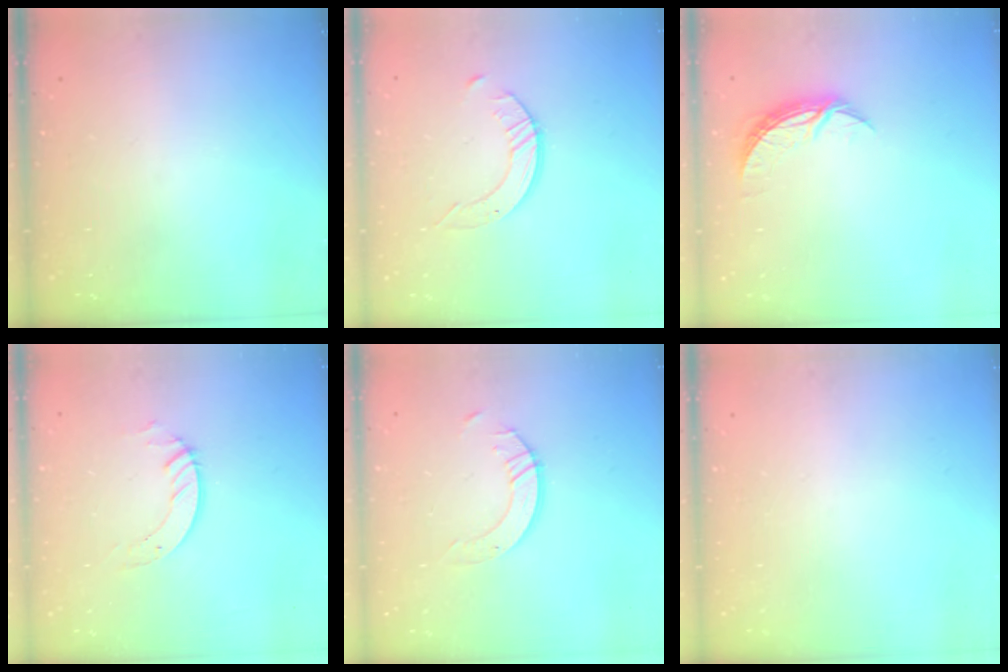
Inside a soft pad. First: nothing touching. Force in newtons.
{"total": 3.5, "press": 3.5, "slide": 0.3}
{"total": 6.7, "press": 6.7, "slide": 0.4}
{"total": 3.4, "press": 3.4, "slide": 0.1}
{"total": 4.8, "press": 4.7, "slide": 0.4}
{"total": 0.0}